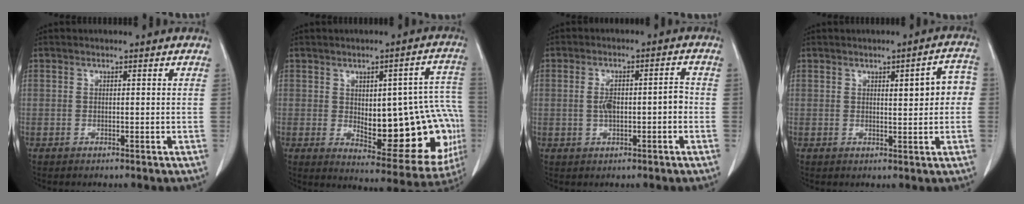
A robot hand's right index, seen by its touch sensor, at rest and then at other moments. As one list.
[{"total": 20.1, "force": [-2.1, 7.2, 18.7], "torque": [-0.168, 0.026, 0.003]}, {"total": 5.1, "force": [-0.8, 1.7, 4.8], "torque": [-0.090, 0.017, -0.009]}, {"total": 5.4, "force": [0.8, 1.5, 5.1], "torque": [-0.061, 0.016, 0.009]}]